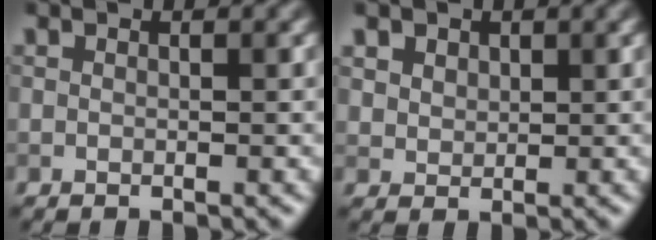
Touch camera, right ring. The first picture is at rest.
{"total": 3.1, "force": [1.8, 2.2, 1.3], "torque": [-0.043, 0.004, 0.041]}